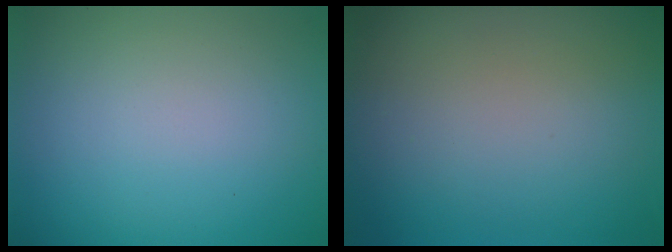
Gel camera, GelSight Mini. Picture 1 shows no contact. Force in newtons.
{"total": 0.0}